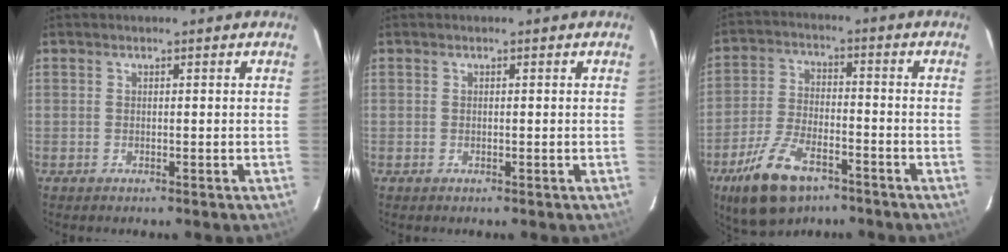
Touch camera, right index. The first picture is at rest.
{"total": 0.0}
{"total": 16.4, "force": [-10.1, 7.6, 10.4], "torque": [-0.224, -0.009, -0.183]}